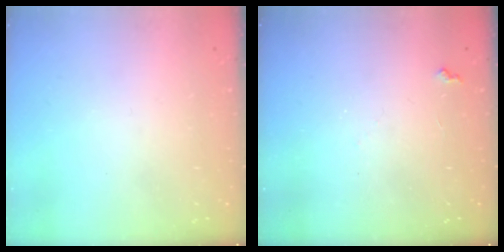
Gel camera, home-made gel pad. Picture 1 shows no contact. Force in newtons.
{"total": 5.0, "press": 5.0, "slide": 0.7}